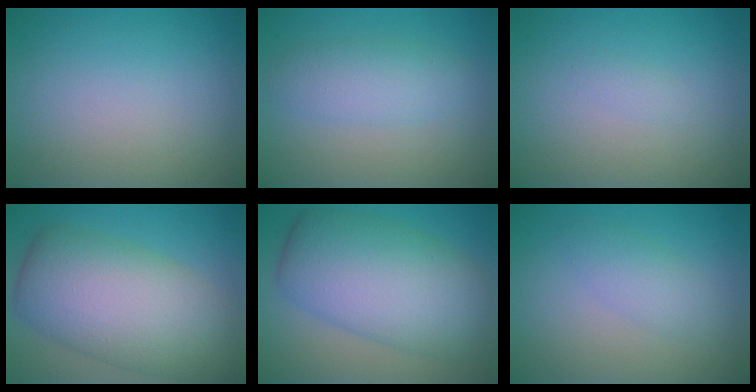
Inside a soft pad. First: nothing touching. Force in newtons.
{"total": 3.3, "press": 3.3, "slide": 0.1}
{"total": 0.6, "press": 0.6, "slide": 0.0}
{"total": 10.7, "press": 10.7, "slide": 0.2}
{"total": 9.8, "press": 9.8, "slide": 0.2}
{"total": 2.1, "press": 2.1, "slide": 0.1}